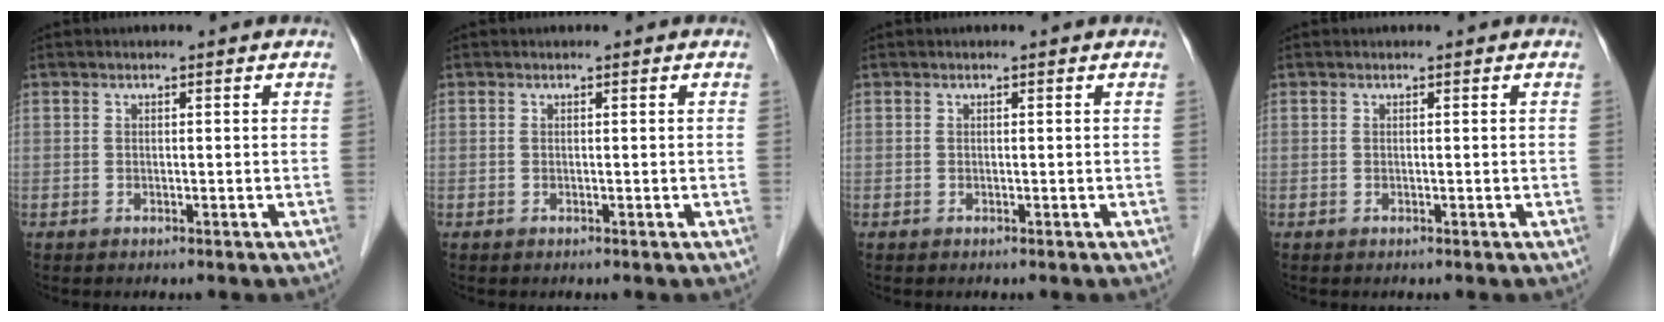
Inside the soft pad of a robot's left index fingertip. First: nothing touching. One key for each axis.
{"total": 0.0}
{"total": 0.0}
{"total": 0.0}